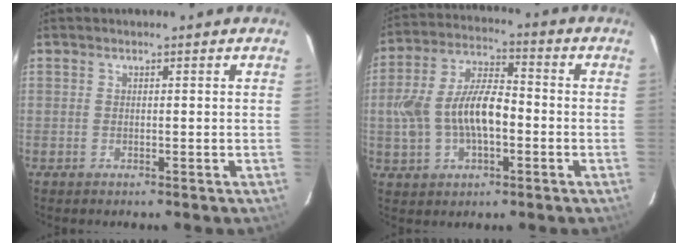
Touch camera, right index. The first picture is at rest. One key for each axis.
{"total": 13.4, "fx": -2.1, "fy": 6.9, "fz": 11.3, "tx": -0.237, "ty": 0.015, "tz": -0.034}